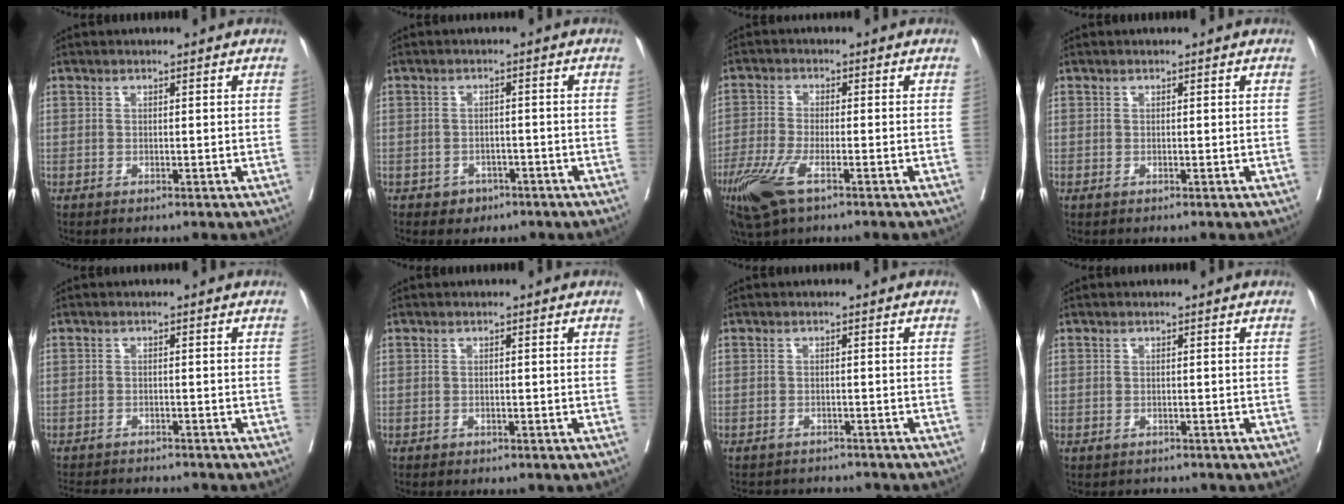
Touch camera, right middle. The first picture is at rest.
{"total": 2.8, "force": [-1.7, 2.2, 0.5], "torque": [-0.007, 0.010, -0.017]}
{"total": 7.8, "force": [-4.5, 1.8, 6.1], "torque": [-0.127, -0.019, -0.085]}
{"total": 0.0}
{"total": 9.8, "force": [-9.1, 1.7, 3.1], "torque": [-0.049, -0.004, -0.123]}
{"total": 1.4, "force": [-1.1, 0.7, 0.5], "torque": [-0.013, 0.000, -0.011]}
{"total": 7.8, "force": [-7.5, 1.7, 1.6], "torque": [-0.024, 0.004, -0.092]}
{"total": 1.5, "force": [-1.4, 0.6, -0.2], "torque": [-0.001, -0.002, -0.022]}